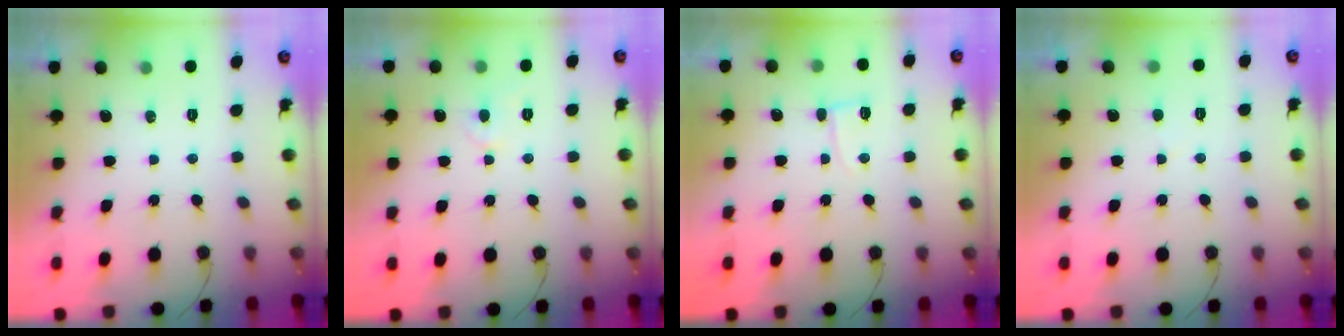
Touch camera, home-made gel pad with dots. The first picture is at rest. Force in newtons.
{"total": 3.6, "press": 3.5, "slide": 0.3}
{"total": 3.5, "press": 3.5, "slide": 0.5}
{"total": 2.0, "press": 2.0, "slide": 0.3}